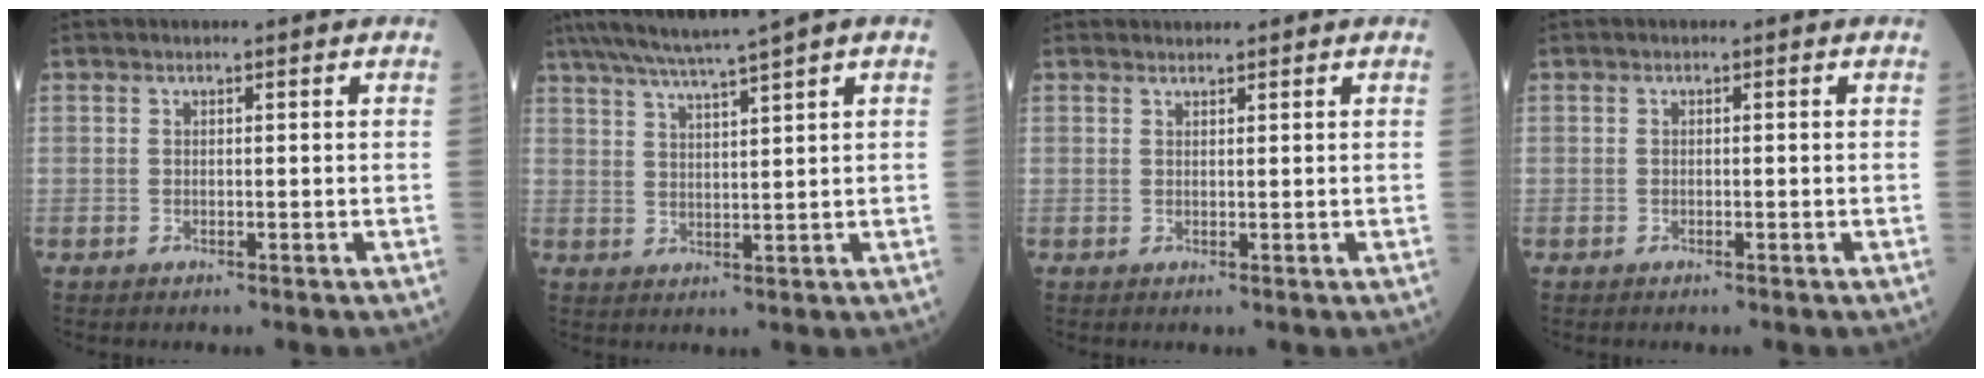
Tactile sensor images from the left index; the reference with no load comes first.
{"total": 9.9, "force": [7.9, -1.4, 5.9], "torque": [-0.095, 0.013, 0.125]}
{"total": 0.9, "force": [0.9, 0.1, -0.1], "torque": [-0.006, 0.002, 0.017]}
{"total": 0.0}